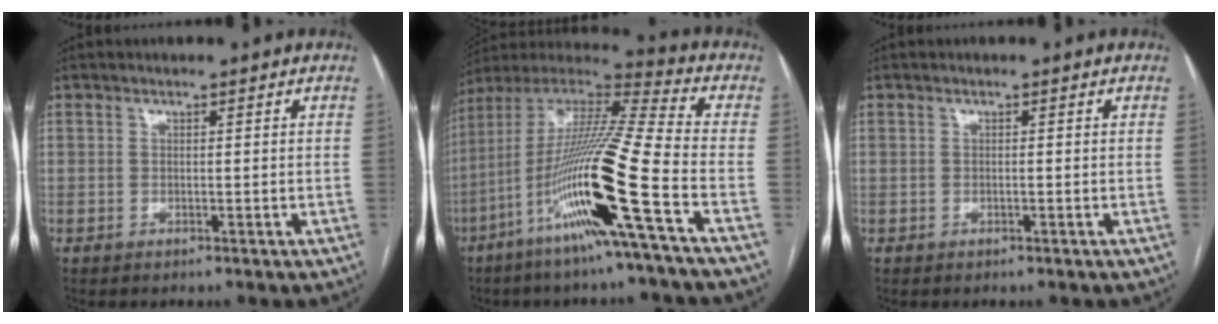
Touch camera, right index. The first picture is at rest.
{"total": 20.4, "force": [-8.0, -1.2, 18.7], "torque": [-0.382, -0.024, -0.163]}
{"total": 0.0}